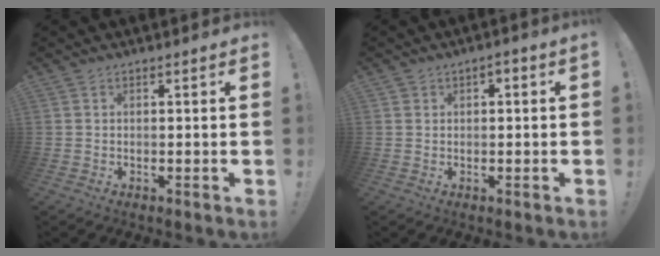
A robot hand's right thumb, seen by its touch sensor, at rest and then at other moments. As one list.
[{"total": 1.7, "force": [-0.7, 1.3, 0.8], "torque": [-0.013, 0.009, -0.013]}]